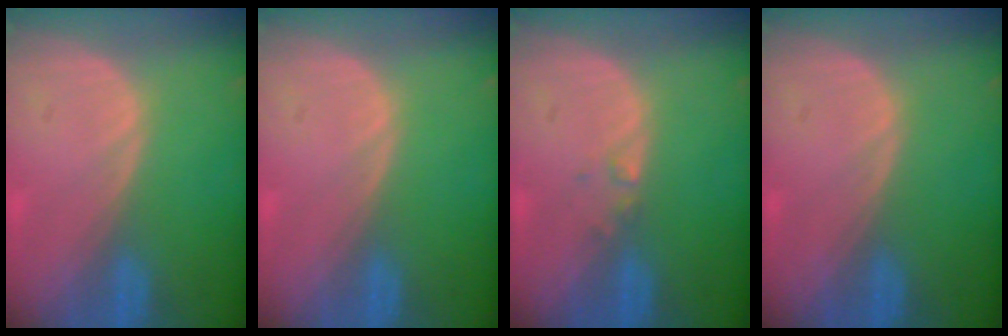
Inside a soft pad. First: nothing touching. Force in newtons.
{"total": 0.0}
{"total": 0.9, "press": 0.9, "slide": 0.1}
{"total": 0.0}